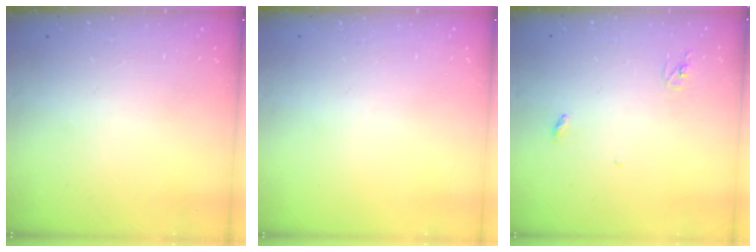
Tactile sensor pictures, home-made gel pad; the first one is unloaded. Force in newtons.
{"total": 0.0}
{"total": 3.0, "press": 2.9, "slide": 0.2}